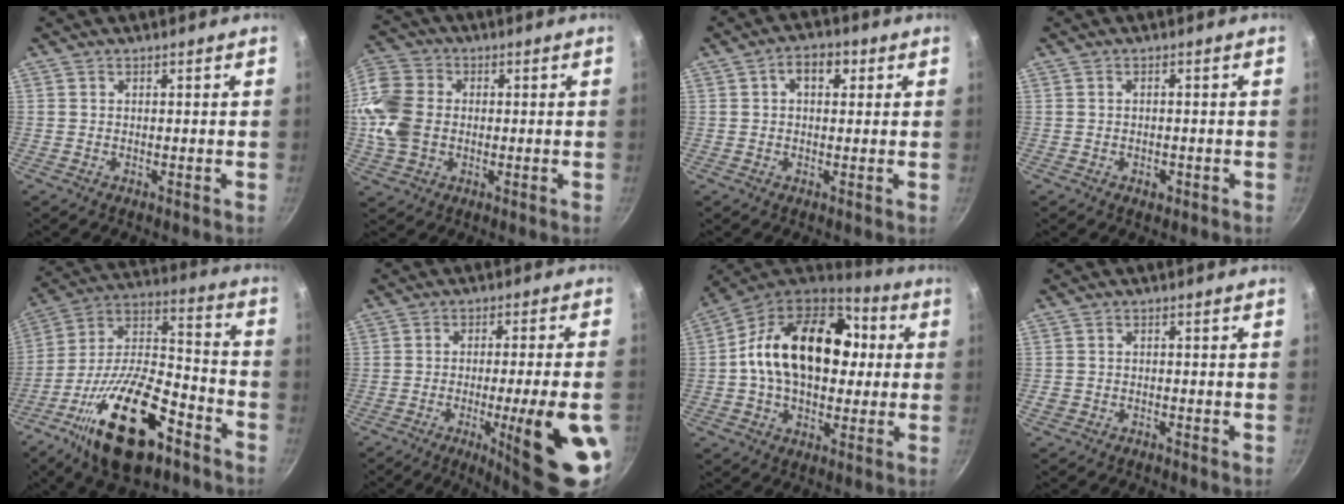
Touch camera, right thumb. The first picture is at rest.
{"total": 14.9, "force": [-0.3, 11.8, 9.1], "torque": [-0.192, 0.016, -0.018]}
{"total": 5.0, "force": [1.5, 3.3, 3.5], "torque": [-0.031, 0.007, 0.016]}
{"total": 1.8, "force": [-0.7, 1.2, 1.1], "torque": [-0.016, 0.003, -0.009]}
{"total": 25.1, "force": [-12.6, 11.0, 18.8], "torque": [-0.306, 0.062, -0.224]}
{"total": 17.9, "force": [-5.5, 2.5, 16.9], "torque": [-0.216, 0.009, -0.070]}
{"total": 23.0, "force": [2.5, 15.5, 16.8], "torque": [-0.248, 0.034, 0.026]}
{"total": 1.4, "force": [-0.9, 1.0, 0.5], "torque": [-0.018, 0.010, -0.015]}